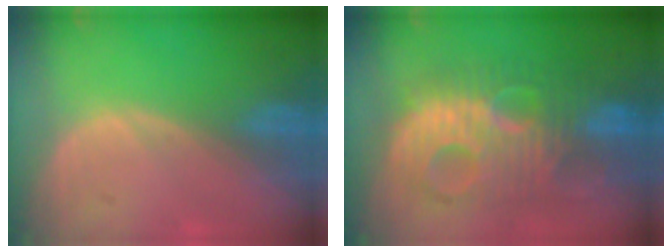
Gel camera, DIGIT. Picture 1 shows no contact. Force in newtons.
{"total": 11.9, "press": 11.9, "slide": 0.7}